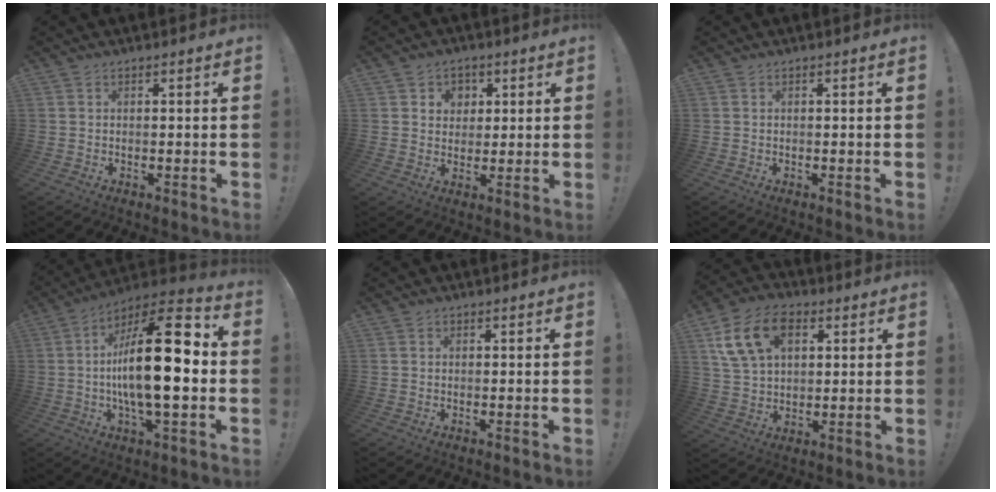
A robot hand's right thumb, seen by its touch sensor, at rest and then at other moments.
{"total": 5.1, "force": [1.6, 4.8, 0.9], "torque": [-0.006, -0.014, 0.029]}
{"total": 0.0}
{"total": 24.4, "force": [-1.0, 8.2, 23.0], "torque": [-0.396, 0.000, -0.029]}
{"total": 0.0}
{"total": 15.0, "force": [6.3, 10.0, 9.3], "torque": [-0.164, -0.011, 0.122]}